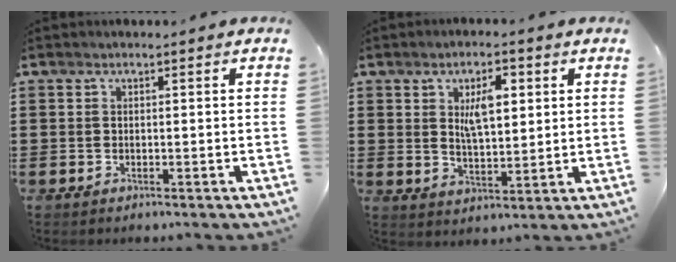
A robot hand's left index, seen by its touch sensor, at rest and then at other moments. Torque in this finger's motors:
{"motor_torque": [0.00, 0.08, 0.01, 0.02]}